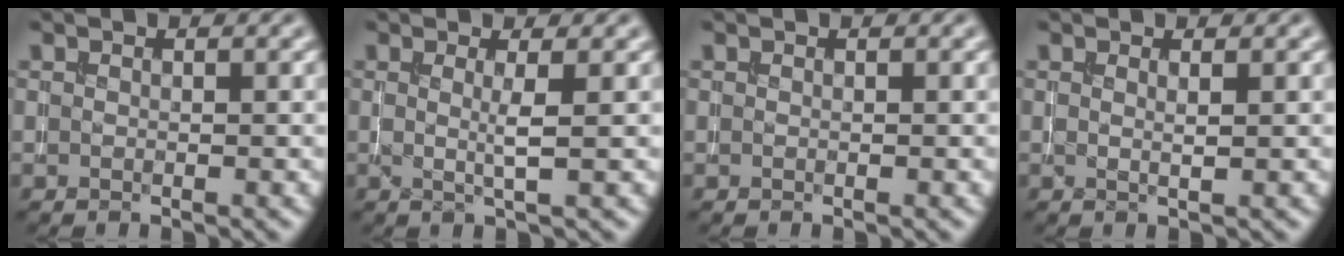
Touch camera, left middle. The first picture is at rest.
{"total": 1.6, "force": [0.2, 0.1, 1.6], "torque": [-0.029, -0.003, -0.001]}
{"total": 0.0}
{"total": 0.7, "force": [0.3, 0.0, 0.6], "torque": [-0.003, 0.000, 0.004]}